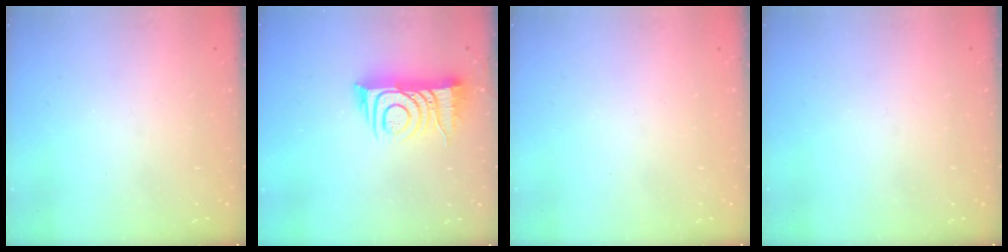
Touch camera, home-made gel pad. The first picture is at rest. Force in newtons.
{"total": 11.9, "press": 11.9, "slide": 0.9}
{"total": 1.5, "press": 1.5, "slide": 0.1}
{"total": 0.0}